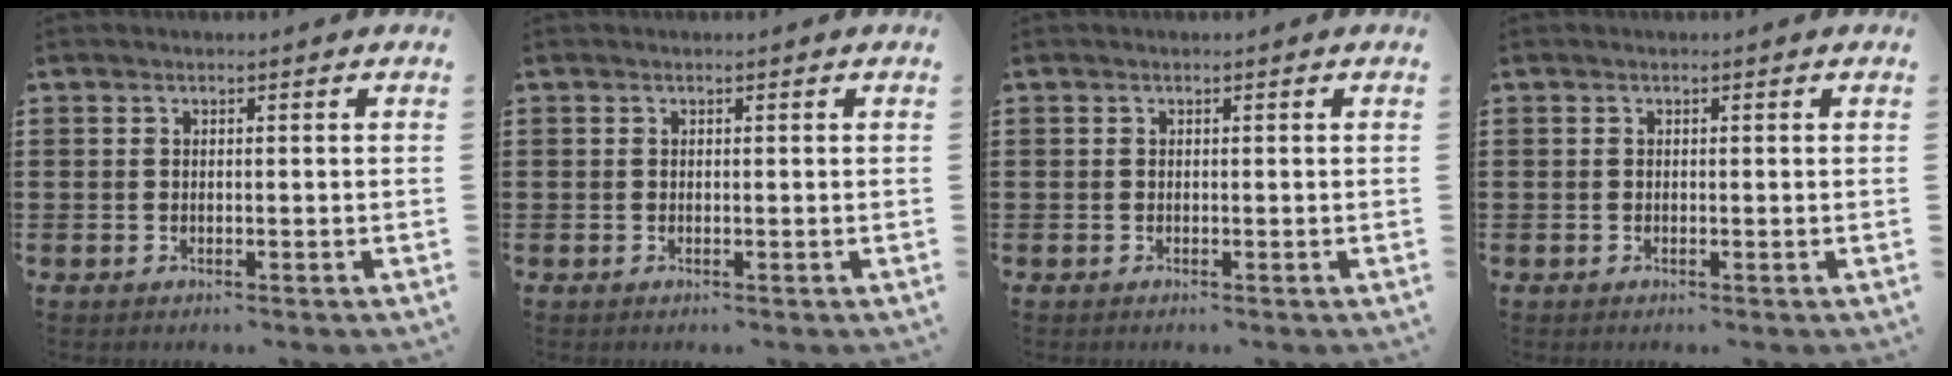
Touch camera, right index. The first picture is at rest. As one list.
[{"total": 0.0}, {"total": 0.0}, {"total": 0.0}]